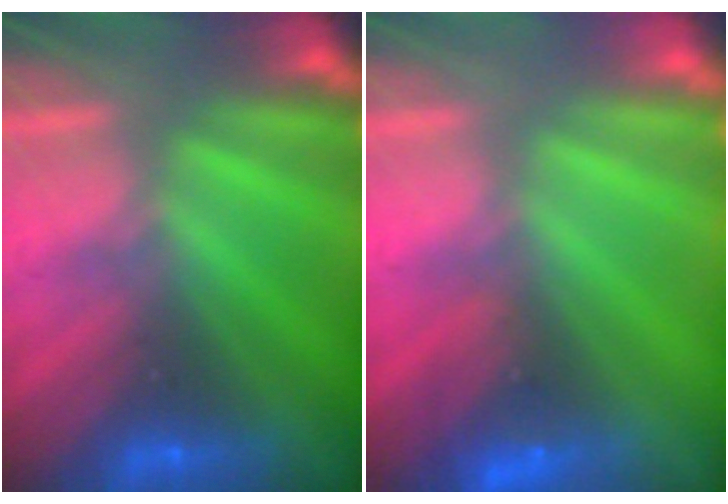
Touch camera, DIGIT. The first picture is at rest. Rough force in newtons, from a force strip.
{"total": 2.5}